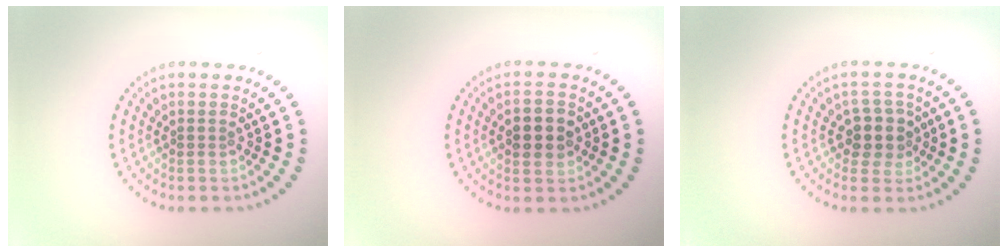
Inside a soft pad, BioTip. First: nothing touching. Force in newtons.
{"total": 3.0, "press": 3.0, "slide": 0.2}
{"total": 2.8, "press": 2.5, "slide": 1.2}